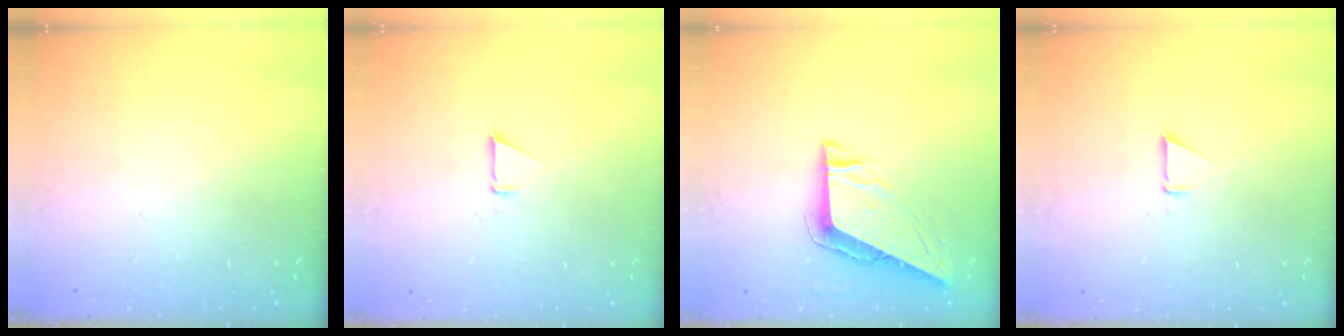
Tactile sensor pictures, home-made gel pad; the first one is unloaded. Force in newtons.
{"total": 1.9, "press": 1.9, "slide": 0.0}
{"total": 7.5, "press": 7.5, "slide": 0.3}
{"total": 1.9, "press": 1.9, "slide": 0.0}